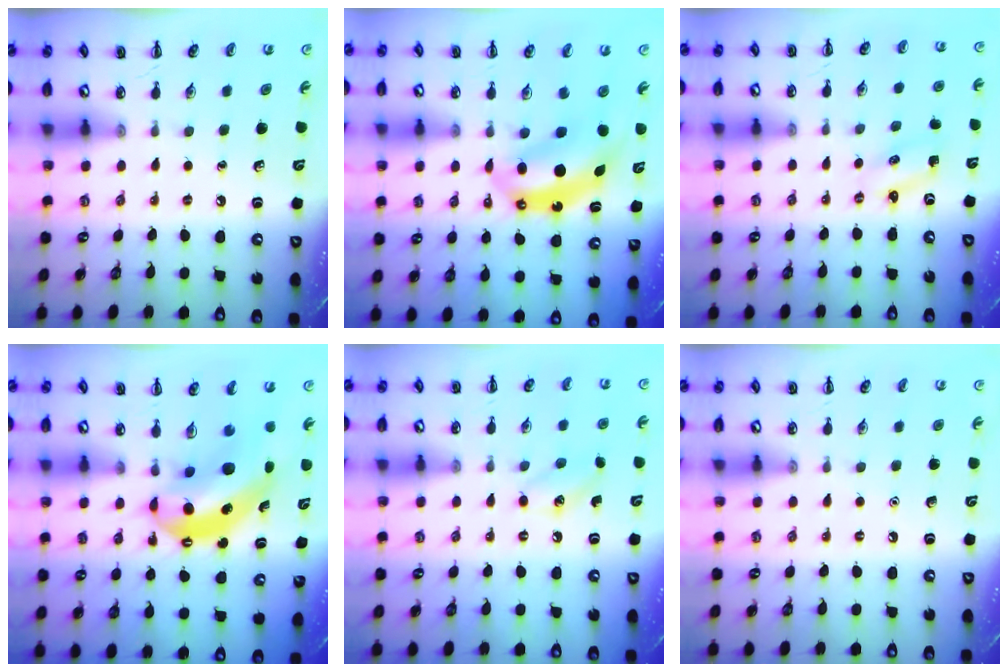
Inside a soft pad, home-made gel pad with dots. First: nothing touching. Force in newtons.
{"total": 7.0, "press": 6.9, "slide": 1.4}
{"total": 1.4, "press": 1.3, "slide": 0.3}
{"total": 8.8, "press": 8.6, "slide": 1.9}
{"total": 7.6, "press": 7.3, "slide": 1.9}
{"total": 1.6, "press": 1.6, "slide": 0.1}